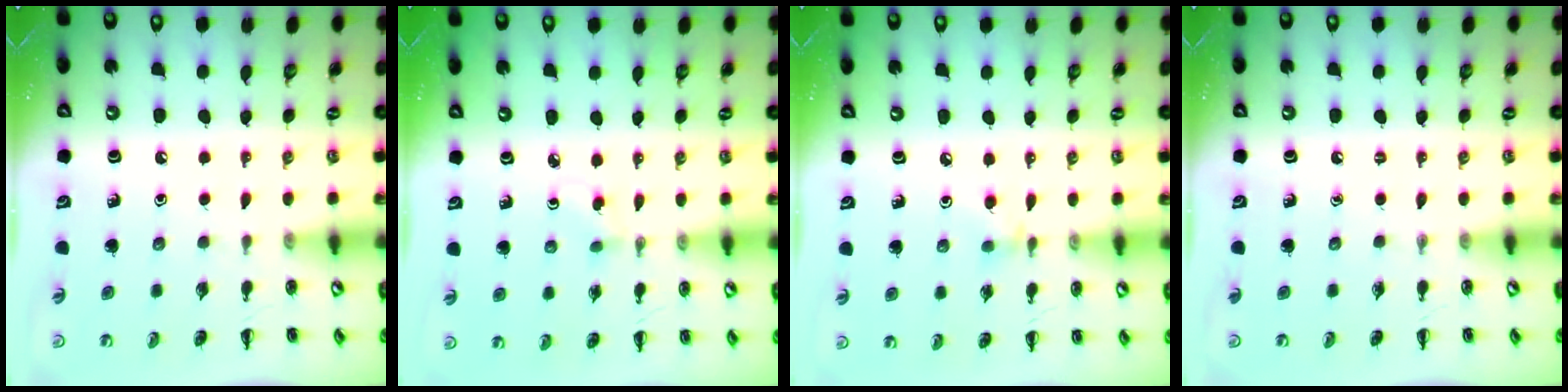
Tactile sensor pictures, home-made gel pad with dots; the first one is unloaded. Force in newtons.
{"total": 1.9, "press": 1.7, "slide": 0.9}
{"total": 3.9, "press": 3.7, "slide": 1.4}
{"total": 0.0}